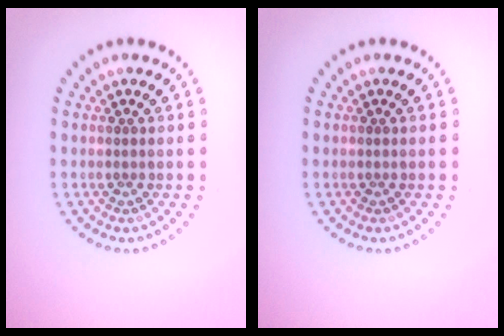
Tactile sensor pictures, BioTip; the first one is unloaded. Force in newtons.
{"total": 0.0}